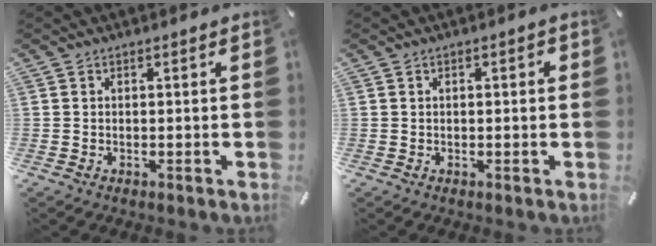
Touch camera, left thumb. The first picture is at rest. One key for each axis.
{"total": 1.3, "fx": 0.1, "fy": 0.6, "fz": 1.2, "tx": -0.022, "ty": 0.005, "tz": 0.000}